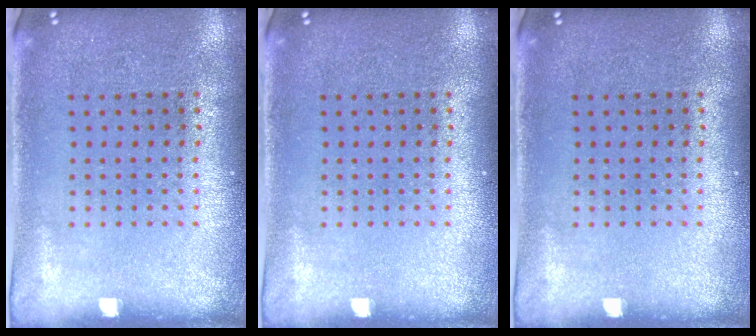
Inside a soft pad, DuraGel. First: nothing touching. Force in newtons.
{"total": 0.0}
{"total": 0.0}